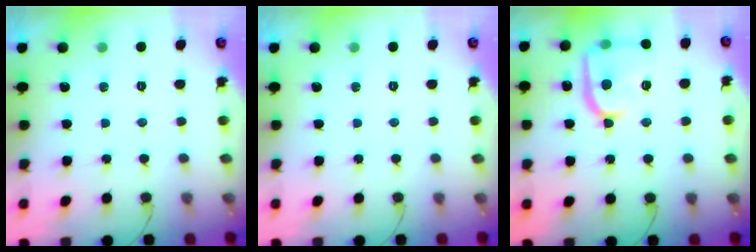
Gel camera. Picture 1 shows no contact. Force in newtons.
{"total": 0.0}
{"total": 15.8, "press": 15.7, "slide": 1.3}